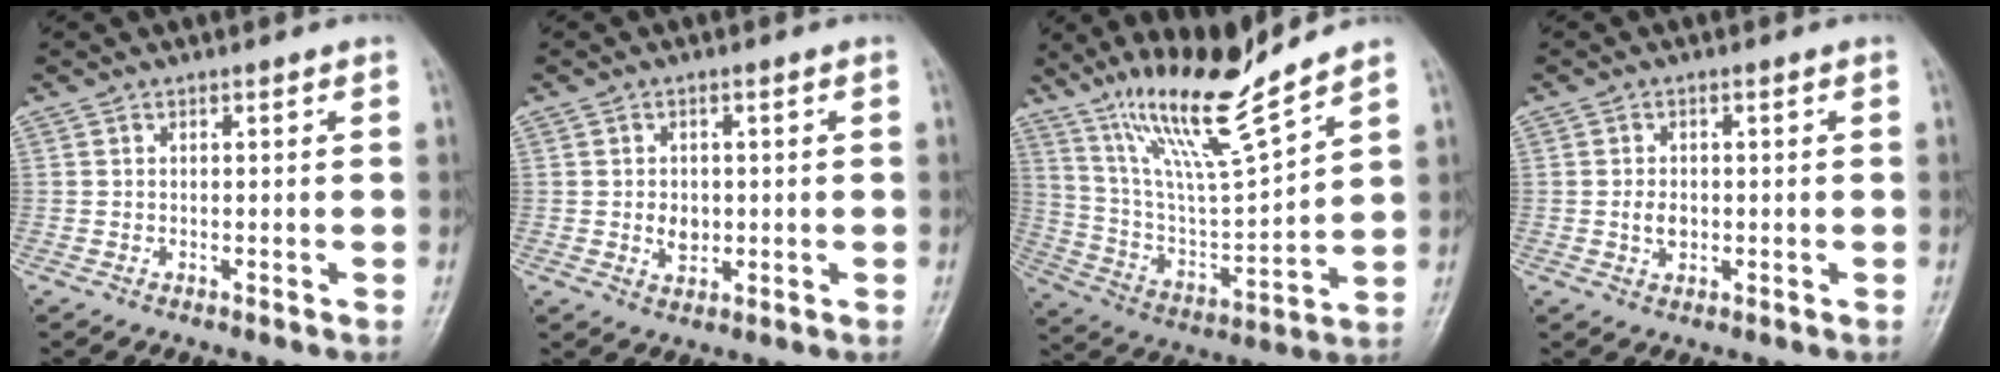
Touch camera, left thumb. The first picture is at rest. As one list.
[{"total": 3.6, "force": [-0.2, 2.7, 2.3], "torque": [-0.028, -0.001, 0.002]}, {"total": 16.0, "force": [12.5, 0.8, 10.0], "torque": [-0.172, -0.072, 0.242]}, {"total": 3.0, "force": [-0.3, 2.1, 2.1], "torque": [-0.034, 0.001, -0.003]}]